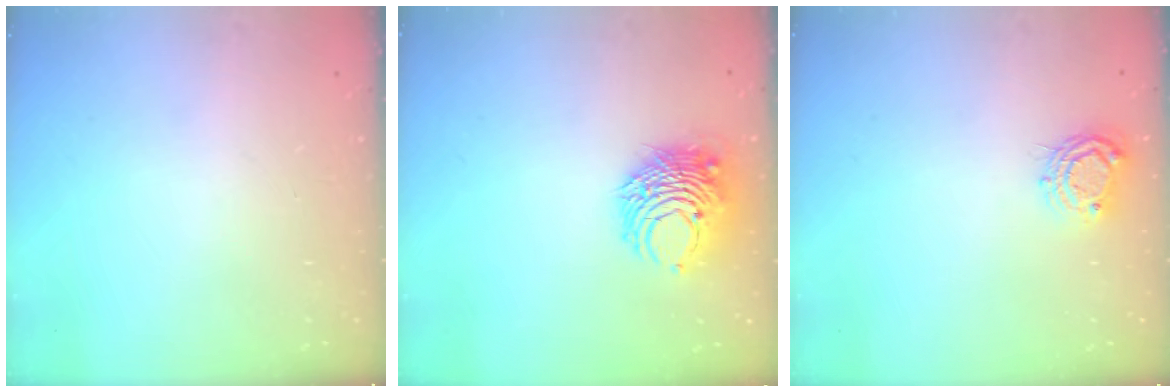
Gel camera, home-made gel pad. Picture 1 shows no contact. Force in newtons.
{"total": 8.9, "press": 8.8, "slide": 0.7}
{"total": 7.6, "press": 7.6, "slide": 0.6}